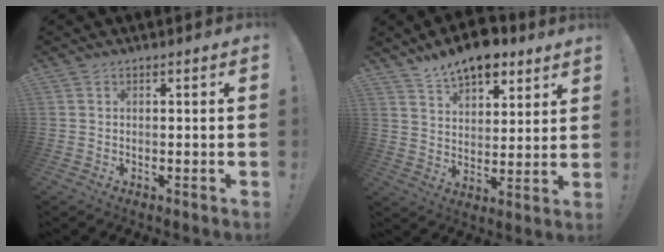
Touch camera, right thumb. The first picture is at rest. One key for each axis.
{"total": 10.2, "fx": 8.0, "fy": 4.7, "fz": 4.3, "tx": -0.067, "ty": -0.052, "tz": 0.148}